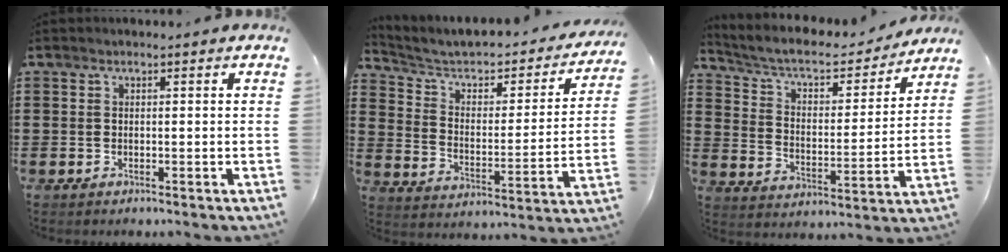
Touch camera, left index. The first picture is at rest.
{"total": 4.2, "force": [2.7, 2.3, 2.2], "torque": [-0.061, -0.021, 0.035]}
{"total": 6.3, "force": [5.4, 1.9, 2.6], "torque": [-0.076, -0.035, 0.090]}